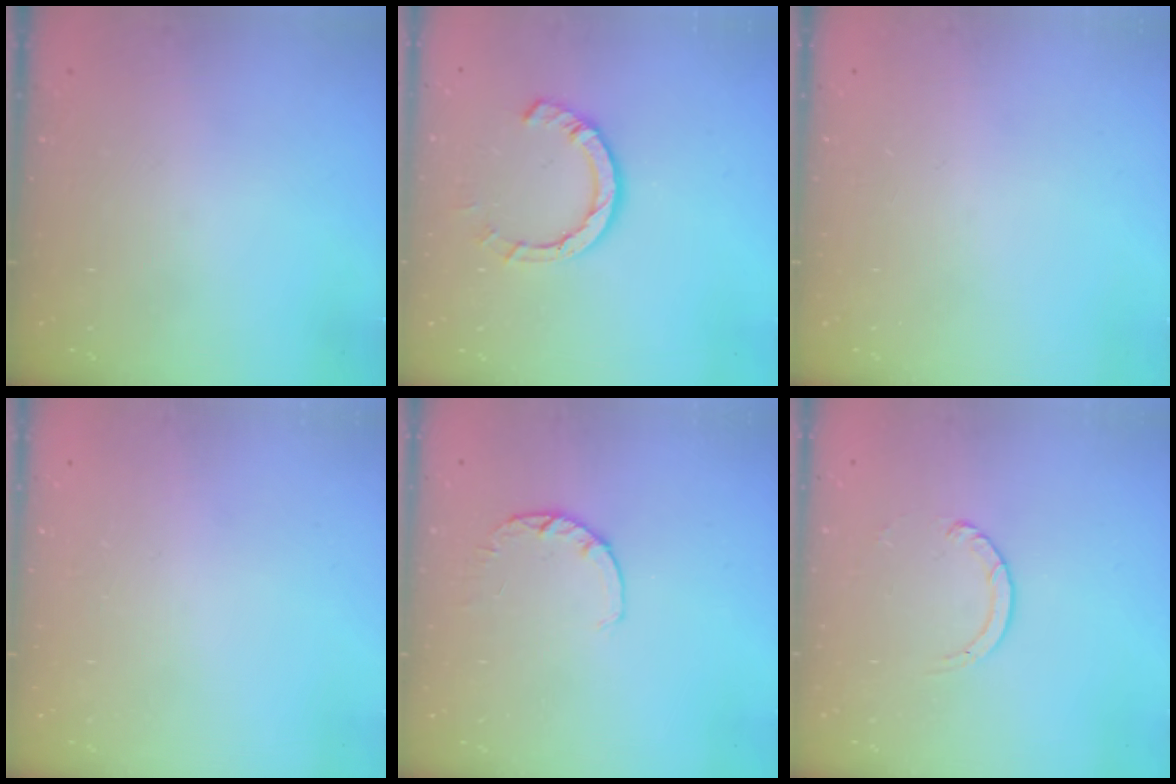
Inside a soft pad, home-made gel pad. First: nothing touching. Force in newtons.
{"total": 7.8, "press": 7.7, "slide": 1.2}
{"total": 0.0}
{"total": 2.6, "press": 2.6, "slide": 0.2}
{"total": 2.8, "press": 2.7, "slide": 0.5}
{"total": 2.7, "press": 2.7, "slide": 0.3}